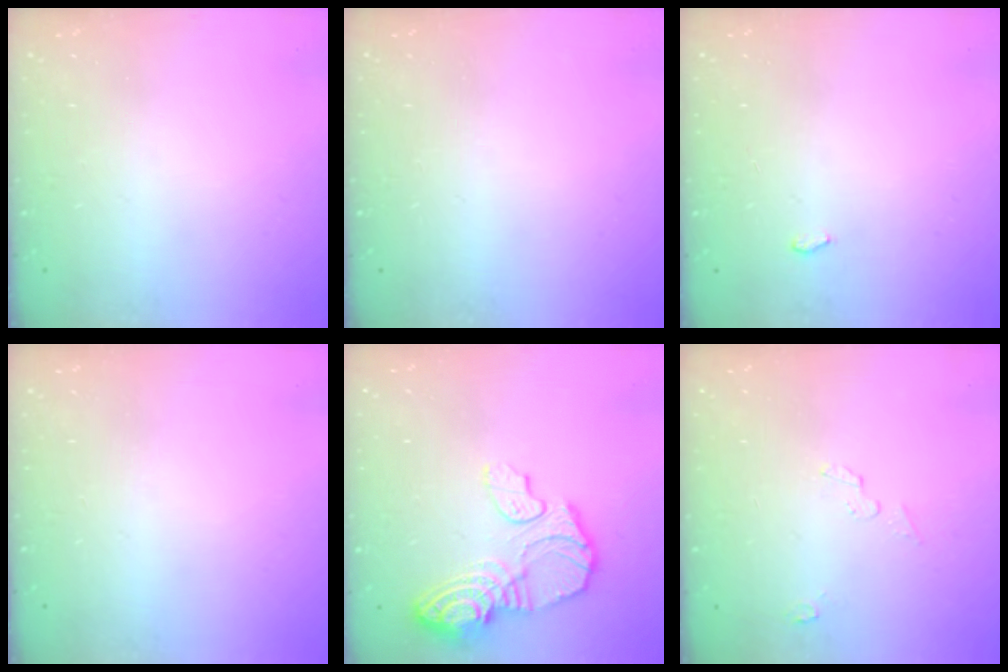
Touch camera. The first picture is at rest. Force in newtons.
{"total": 0.0}
{"total": 2.6, "press": 2.2, "slide": 1.3}
{"total": 0.0}
{"total": 14.6, "press": 14.5, "slide": 1.5}
{"total": 3.2, "press": 3.2, "slide": 0.3}